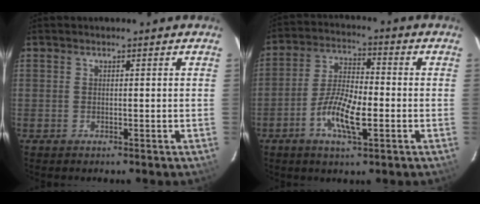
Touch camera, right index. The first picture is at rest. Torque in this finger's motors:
{"motor_torque": [0.46, -0.24, 0.39, 0.12]}